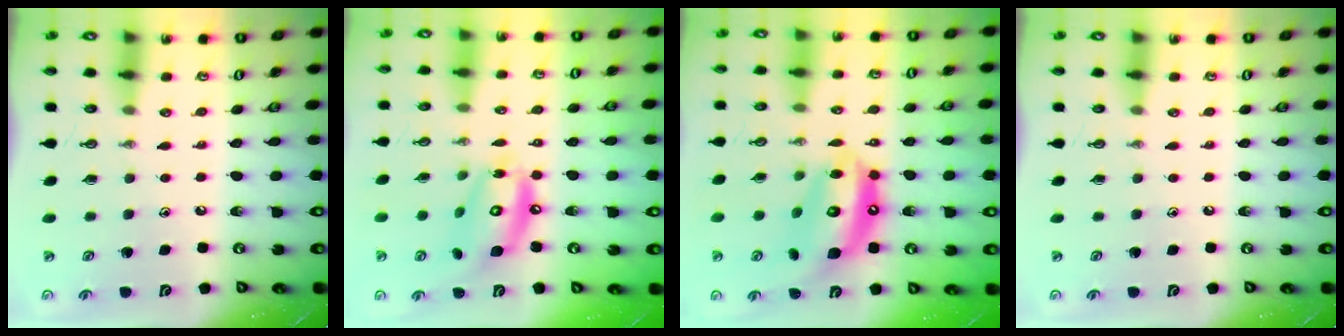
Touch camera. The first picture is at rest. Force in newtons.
{"total": 14.2, "press": 14.2, "slide": 1.3}
{"total": 15.1, "press": 15.0, "slide": 1.7}
{"total": 0.0}